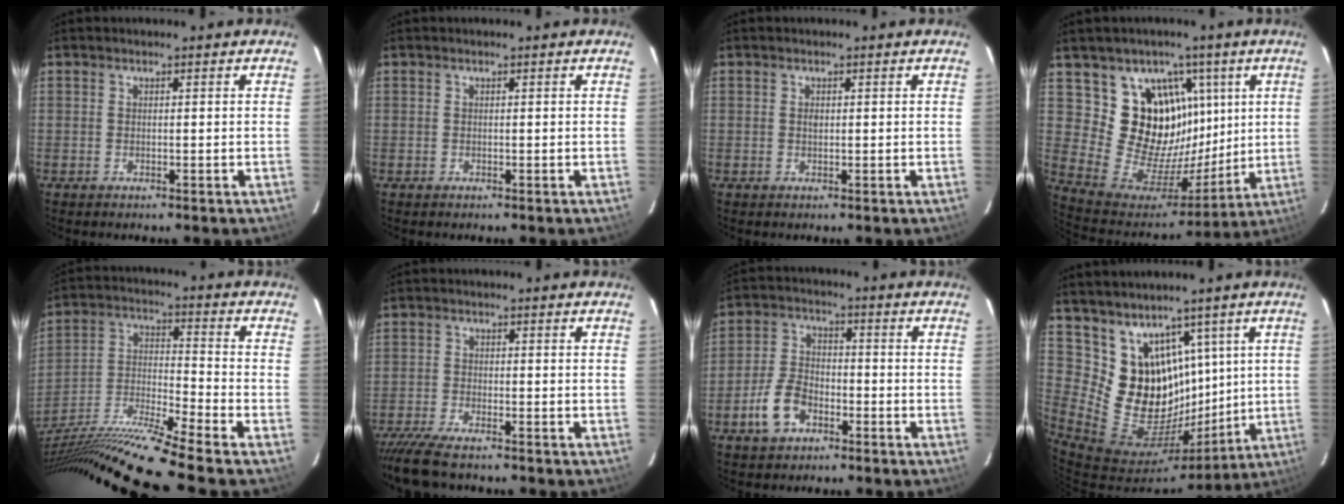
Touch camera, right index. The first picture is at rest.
{"total": 0.0}
{"total": 0.7, "force": [0.1, 0.5, 0.5], "torque": [-0.008, 0.003, 0.002]}
{"total": 17.0, "force": [7.0, 14.2, 6.3], "torque": [-0.137, 0.008, 0.143]}
{"total": 19.3, "force": [-15.7, -2.2, 10.9], "torque": [-0.204, -0.036, -0.289]}
{"total": 7.2, "force": [-6.4, 1.1, 3.2], "torque": [-0.085, -0.029, -0.117]}
{"total": 7.8, "force": [-4.2, 4.6, 4.7], "torque": [-0.102, 0.012, -0.078]}
{"total": 15.5, "force": [8.4, 11.6, 5.9], "torque": [-0.107, -0.001, 0.177]}